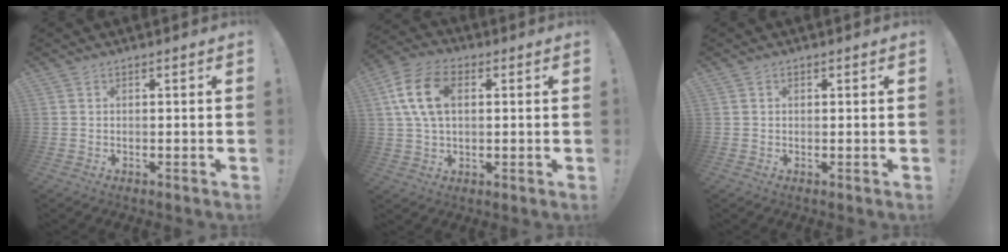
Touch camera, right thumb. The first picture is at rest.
{"total": 13.7, "force": [3.3, 8.8, 9.9], "torque": [-0.194, 0.006, 0.063]}
{"total": 0.6, "force": [0.3, 0.5, 0.1], "torque": [0.005, -0.001, 0.004]}